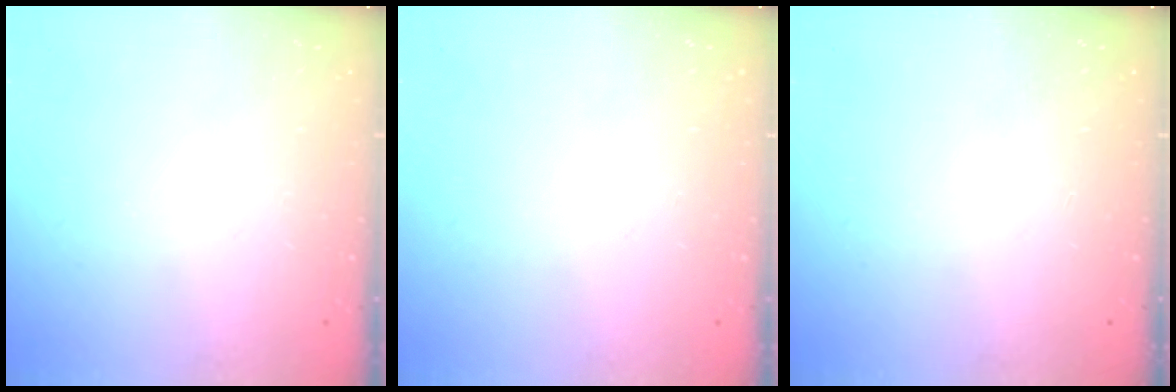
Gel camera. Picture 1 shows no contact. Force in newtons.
{"total": 0.0}
{"total": 0.0}